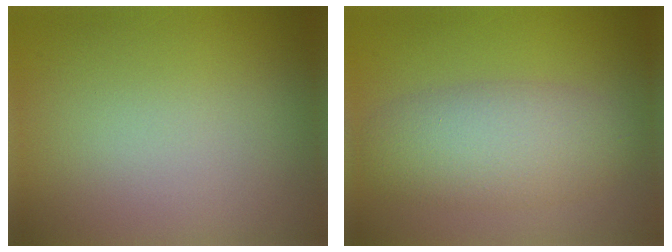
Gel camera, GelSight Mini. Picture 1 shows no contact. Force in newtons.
{"total": 5.3, "press": 5.3, "slide": 0.4}